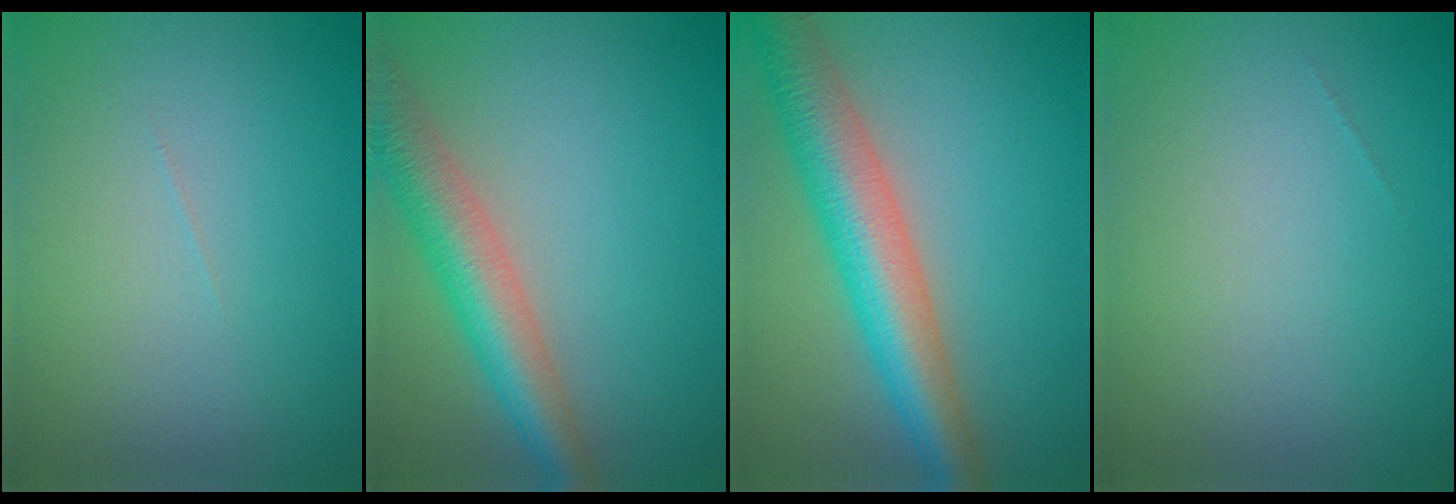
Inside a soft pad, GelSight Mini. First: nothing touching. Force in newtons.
{"total": 6.2, "press": 6.2, "slide": 0.1}
{"total": 8.1, "press": 8.1, "slide": 0.4}
{"total": 0.0}